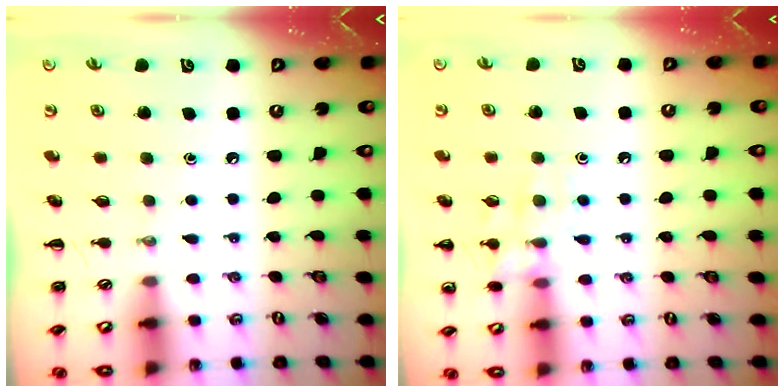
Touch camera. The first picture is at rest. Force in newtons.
{"total": 9.2, "press": 9.2, "slide": 0.6}